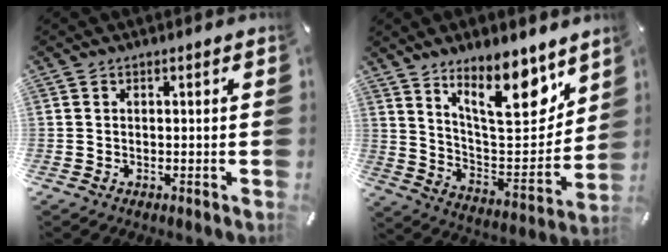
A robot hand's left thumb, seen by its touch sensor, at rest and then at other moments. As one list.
[{"total": 17.6, "force": [12.5, 6.3, 10.6], "torque": [-0.154, -0.091, 0.207]}]